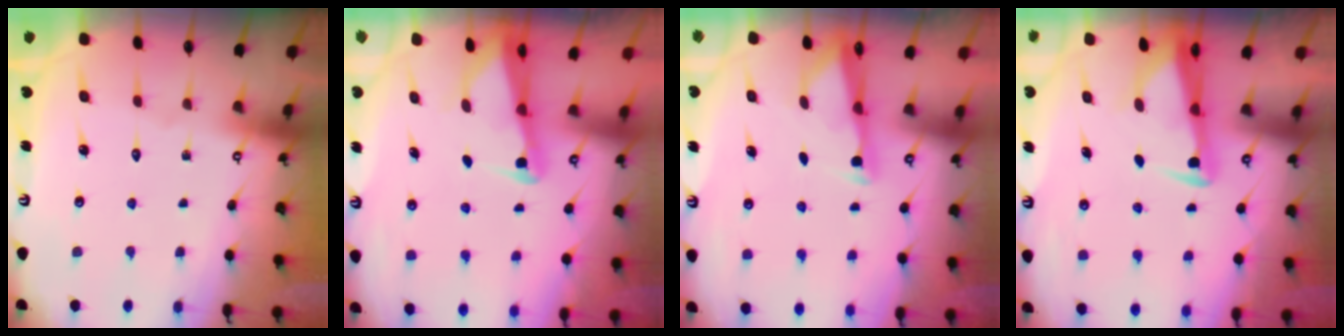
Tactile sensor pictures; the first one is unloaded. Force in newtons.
{"total": 2.6, "press": 2.6, "slide": 0.3}
{"total": 2.9, "press": 2.9, "slide": 0.5}
{"total": 2.9, "press": 2.9, "slide": 0.6}